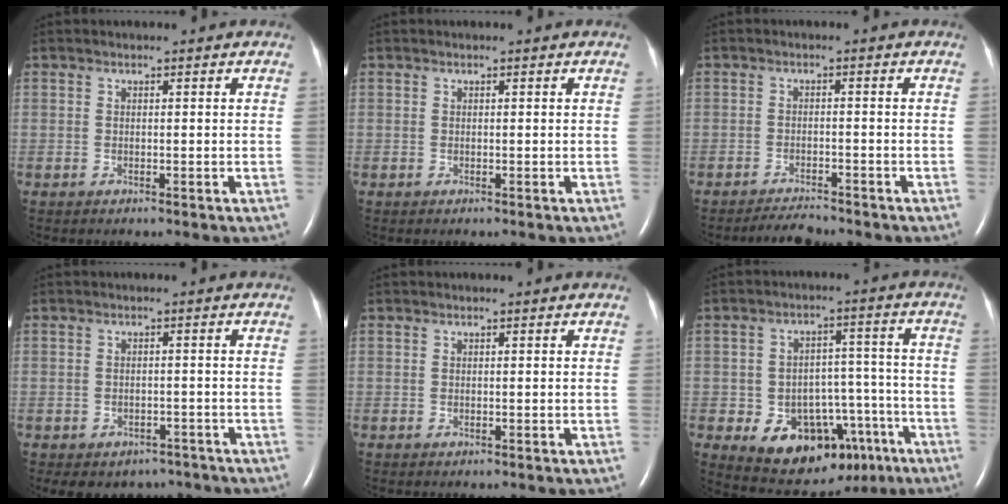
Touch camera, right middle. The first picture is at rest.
{"total": 0.0}
{"total": 2.9, "force": [-2.9, 0.1, 0.4], "torque": [-0.015, -0.014, -0.048]}
{"total": 6.5, "force": [-5.2, 3.9, 1.0], "torque": [-0.005, 0.011, -0.060]}
{"total": 0.0}
{"total": 14.5, "force": [-7.3, 8.8, 9.0], "torque": [-0.115, 0.030, -0.091]}